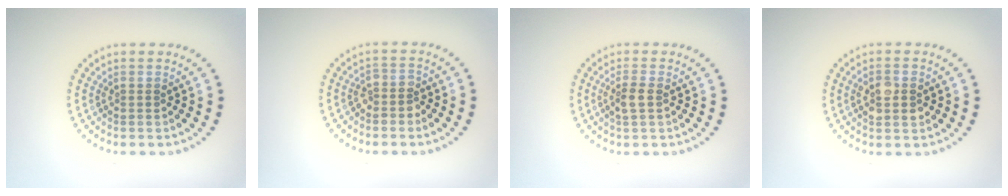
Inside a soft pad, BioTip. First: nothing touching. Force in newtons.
{"total": 1.7, "press": 1.4, "slide": 0.9}
{"total": 1.7, "press": 1.7, "slide": 0.4}
{"total": 2.7, "press": 2.7, "slide": 0.3}